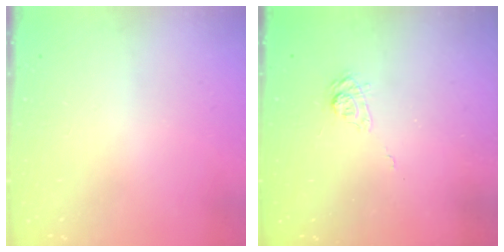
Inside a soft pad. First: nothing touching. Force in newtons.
{"total": 4.9, "press": 4.7, "slide": 1.6}